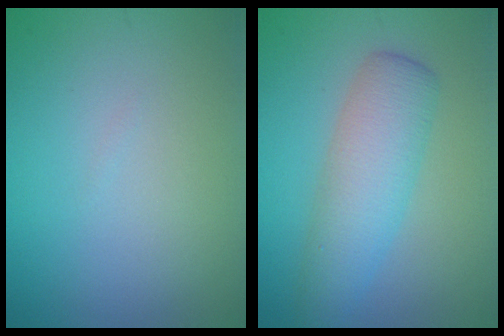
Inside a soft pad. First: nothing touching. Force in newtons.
{"total": 5.0, "press": 5.0, "slide": 0.1}